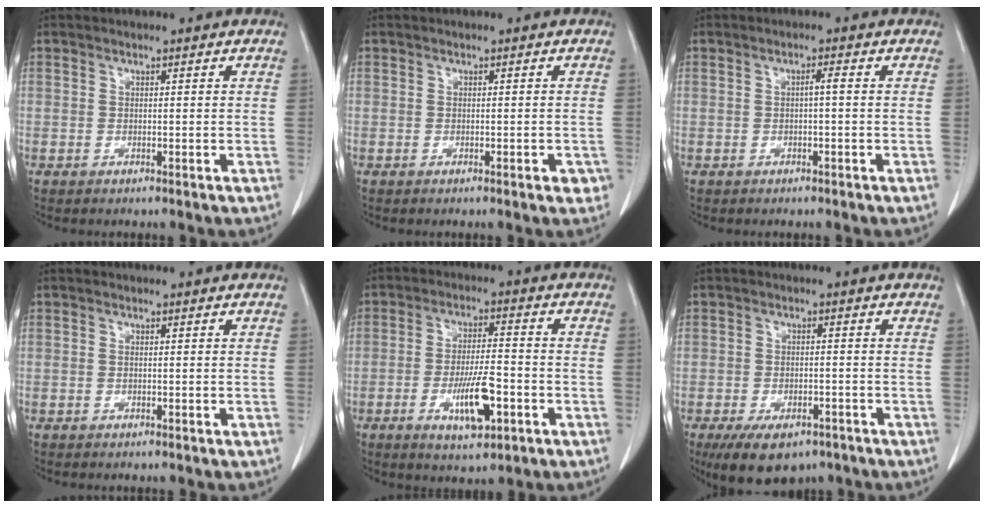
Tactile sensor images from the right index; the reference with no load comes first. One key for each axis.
{"total": 1.5, "fx": -0.7, "fy": 0.5, "fz": 1.2, "tx": -0.010, "ty": 0.001, "tz": -0.008}
{"total": 1.2, "fx": -0.1, "fy": 0.0, "fz": 1.2, "tx": -0.020, "ty": 0.003, "tz": -0.002}
{"total": 0.0}
{"total": 8.4, "fx": -3.2, "fy": 2.1, "fz": 7.5, "tx": -0.136, "ty": -0.004, "tz": -0.047}
{"total": 8.6, "fx": -5.9, "fy": 4.6, "fz": 4.3, "tx": -0.066, "ty": -0.002, "tz": -0.089}